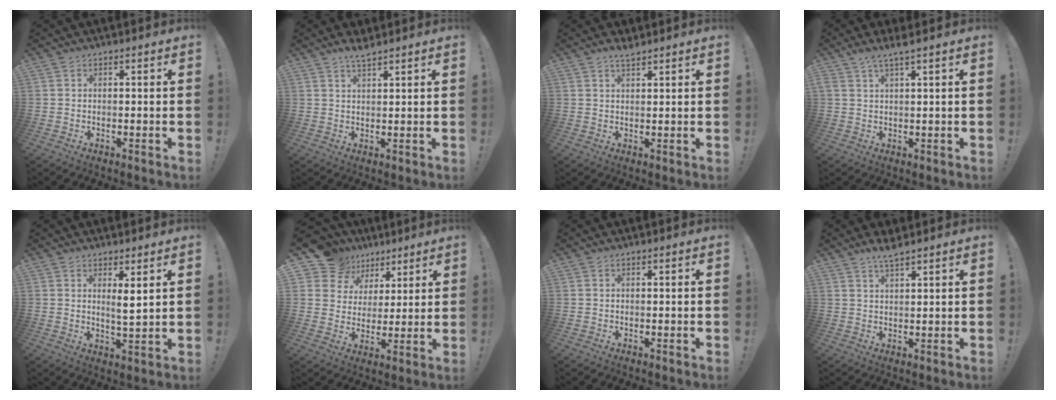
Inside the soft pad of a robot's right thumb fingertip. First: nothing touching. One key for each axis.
{"total": 3.4, "fx": 2.9, "fy": 0.2, "fz": 1.8, "tx": -0.032, "ty": -0.016, "tz": 0.050}
{"total": 2.7, "fx": 2.3, "fy": 0.4, "fz": 1.2, "tx": -0.012, "ty": -0.018, "tz": 0.039}
{"total": 3.9, "fx": 2.7, "fy": -0.4, "fz": 2.9, "tx": -0.059, "ty": -0.006, "tz": 0.046}
{"total": 4.0, "fx": 2.1, "fy": 0.4, "fz": 3.3, "tx": -0.049, "ty": -0.016, "tz": 0.032}
{"total": 11.8, "fx": 7.0, "fy": 9.1, "fz": 2.6, "tx": -0.051, "ty": -0.045, "tz": 0.142}
{"total": 0.0}
{"total": 4.1, "fx": 3.4, "fy": 0.2, "fz": 2.3, "tx": -0.035, "ty": -0.021, "tz": 0.057}